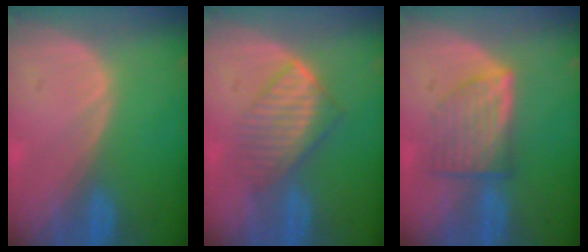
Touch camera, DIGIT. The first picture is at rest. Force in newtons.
{"total": 6.3, "press": 6.1, "slide": 1.2}
{"total": 6.9, "press": 6.2, "slide": 2.9}